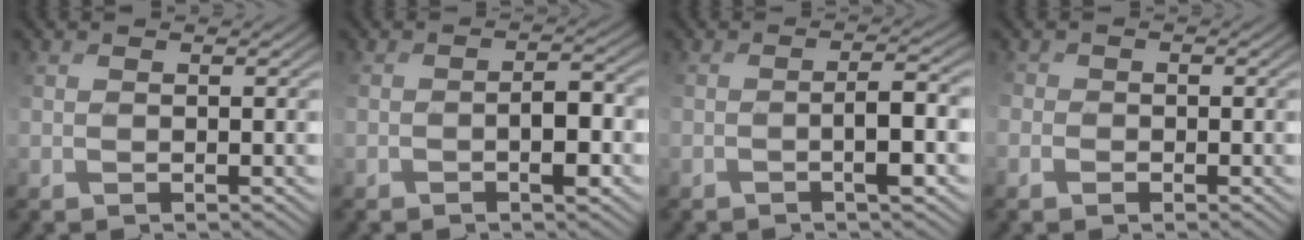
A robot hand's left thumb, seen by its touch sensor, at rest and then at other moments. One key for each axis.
{"total": 3.9, "fx": -1.7, "fy": 1.6, "fz": 3.1, "tx": -0.037, "ty": 0.008, "tz": -0.022}
{"total": 3.9, "fx": -1.5, "fy": 0.4, "fz": 3.6, "tx": -0.052, "ty": 0.010, "tz": -0.023}
{"total": 1.8, "fx": -0.8, "fy": 1.5, "fz": 0.7, "tx": -0.020, "ty": 0.003, "tz": -0.014}